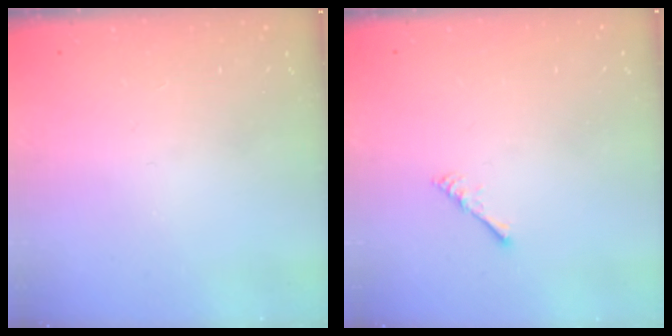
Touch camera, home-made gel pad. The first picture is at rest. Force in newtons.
{"total": 1.7, "press": 1.6, "slide": 0.4}